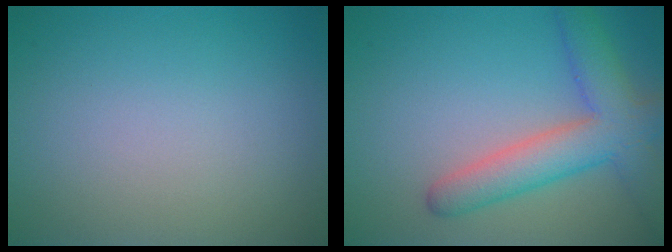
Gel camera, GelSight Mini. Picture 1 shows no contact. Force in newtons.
{"total": 6.1, "press": 6.0, "slide": 0.3}